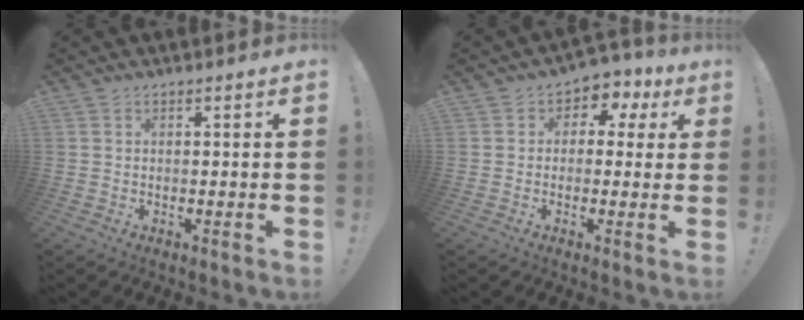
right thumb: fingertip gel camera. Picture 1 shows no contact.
{"total": 4.3, "force": [-0.3, 3.8, 1.9], "torque": [-0.016, 0.004, -0.007]}